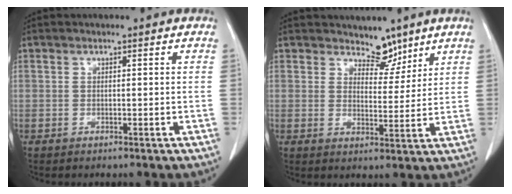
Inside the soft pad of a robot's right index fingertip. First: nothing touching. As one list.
[{"total": 4.6, "force": [3.9, 2.2, 1.2], "torque": [-0.007, -0.007, 0.065]}]